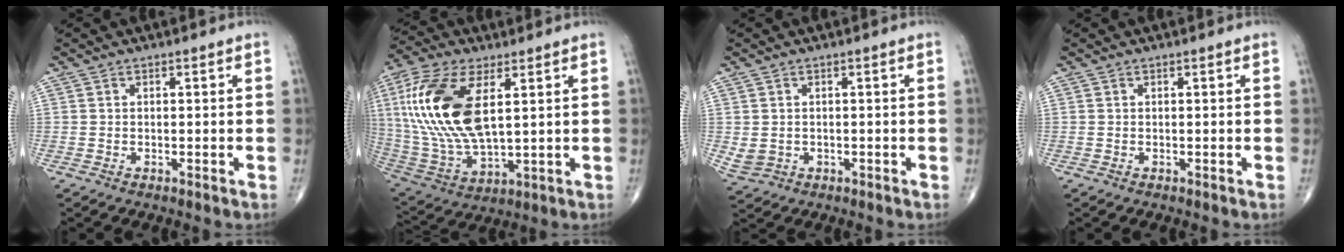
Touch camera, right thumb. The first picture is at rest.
{"total": 21.1, "force": [4.9, 10.0, 17.9], "torque": [-0.388, -0.018, 0.095]}
{"total": 3.0, "force": [-0.3, 2.6, 1.5], "torque": [-0.033, -0.001, 0.007]}
{"total": 0.0}